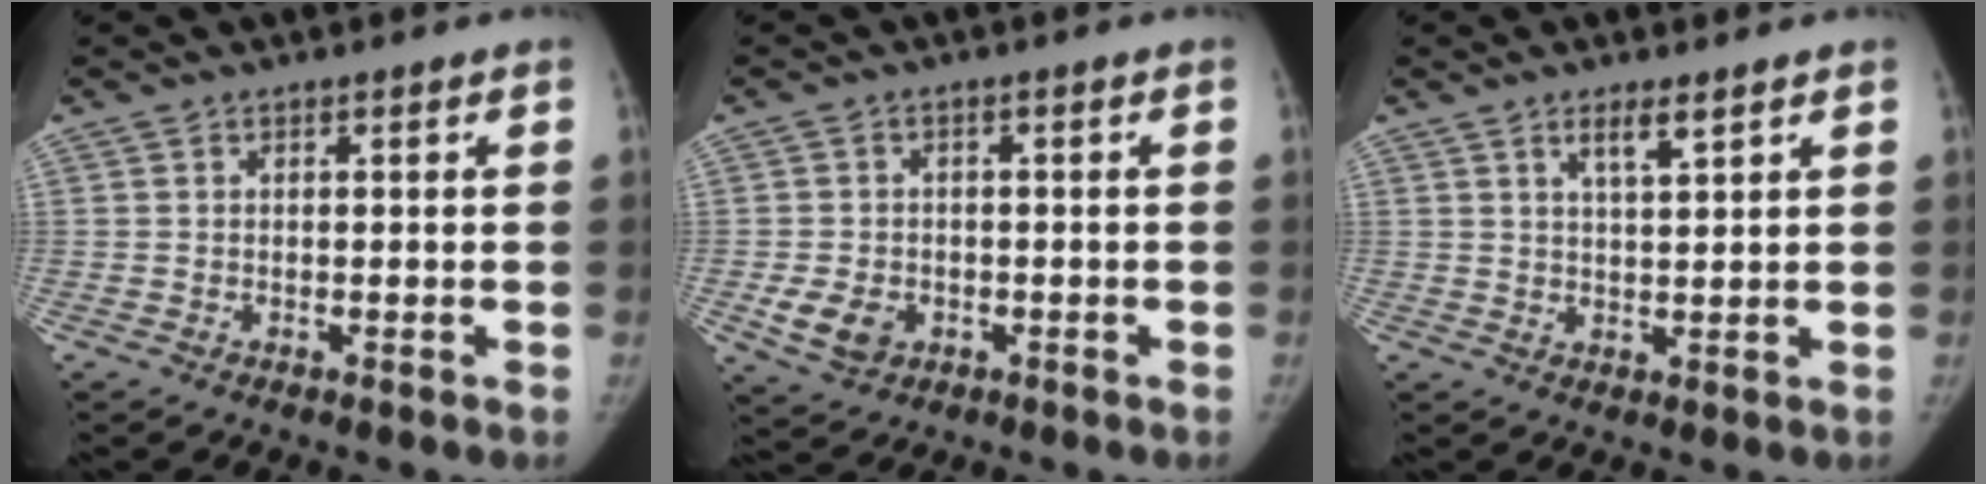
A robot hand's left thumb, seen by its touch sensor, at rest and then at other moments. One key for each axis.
{"total": 5.8, "fx": -1.9, "fy": 4.5, "fz": 3.1, "tx": -0.052, "ty": 0.002, "tz": -0.025}
{"total": 3.6, "fx": 2.4, "fy": 0.8, "fz": 2.6, "tx": -0.043, "ty": -0.016, "tz": 0.044}